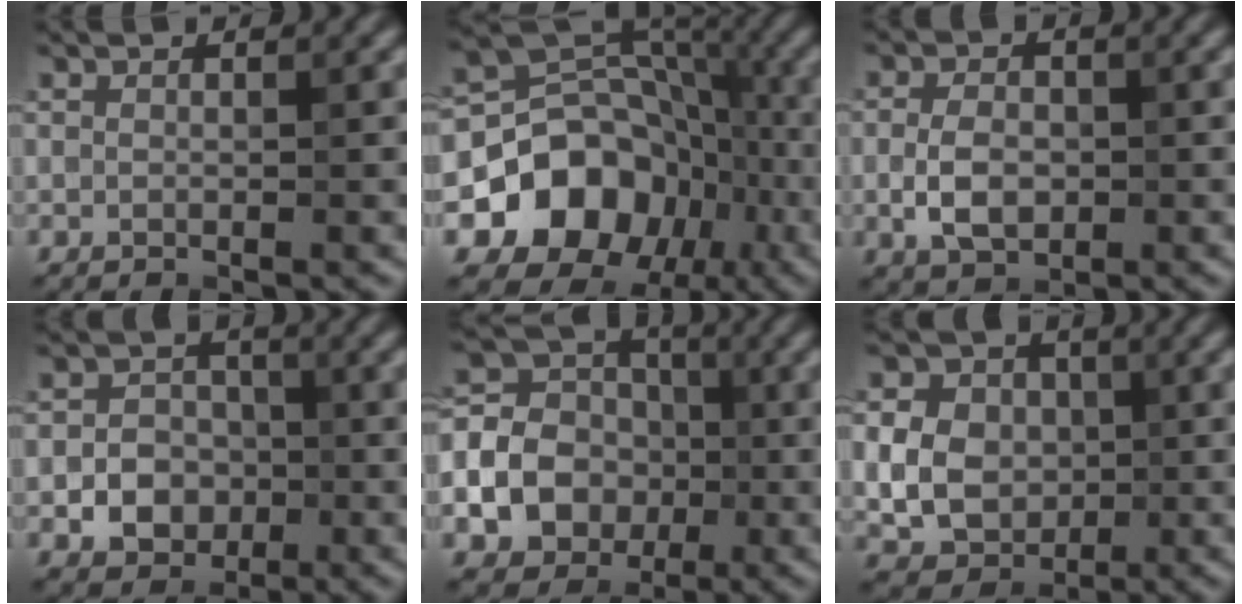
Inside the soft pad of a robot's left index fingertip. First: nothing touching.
{"total": 11.6, "force": [-4.2, 9.2, 5.7], "torque": [-0.110, 0.006, -0.078]}
{"total": 3.6, "force": [-0.7, 2.3, 2.6], "torque": [-0.055, 0.003, -0.014]}
{"total": 4.5, "force": [-1.4, 3.7, 2.2], "torque": [-0.009, 0.000, -0.041]}
{"total": 17.3, "force": [-3.3, 15.5, 6.8], "torque": [-0.187, -0.006, -0.088]}
{"total": 7.6, "force": [0.4, 6.4, 4.1], "torque": [-0.080, 0.019, -0.010]}